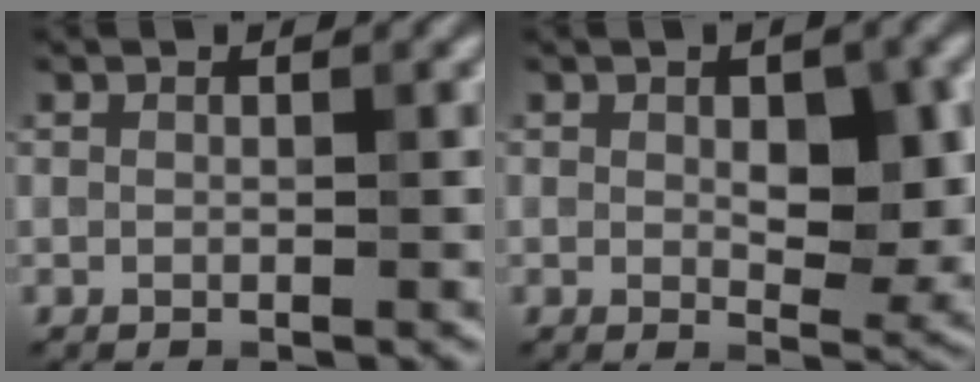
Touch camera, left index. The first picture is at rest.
{"total": 5.2, "force": [0.7, 2.5, 4.5], "torque": [-0.060, -0.005, 0.015]}